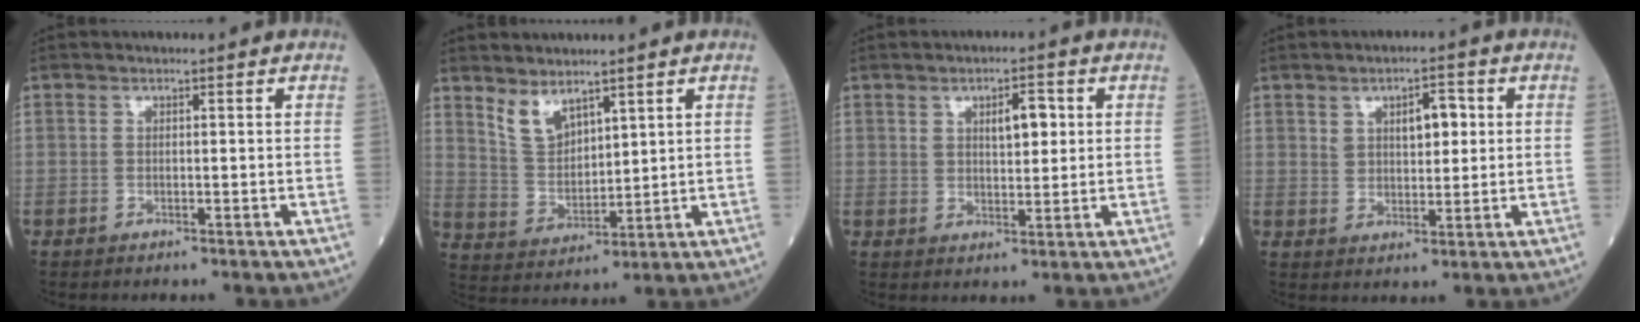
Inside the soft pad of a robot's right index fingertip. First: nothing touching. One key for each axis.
{"total": 5.6, "fx": 4.3, "fy": 2.2, "fz": 2.9, "tx": -0.062, "ty": -0.006, "tz": 0.097}
{"total": 4.4, "fx": 1.5, "fy": 1.8, "fz": 3.8, "tx": -0.057, "ty": 0.004, "tz": 0.024}
{"total": 5.2, "fx": 1.8, "fy": 2.5, "fz": 4.1, "tx": -0.063, "ty": 0.010, "tz": 0.031}